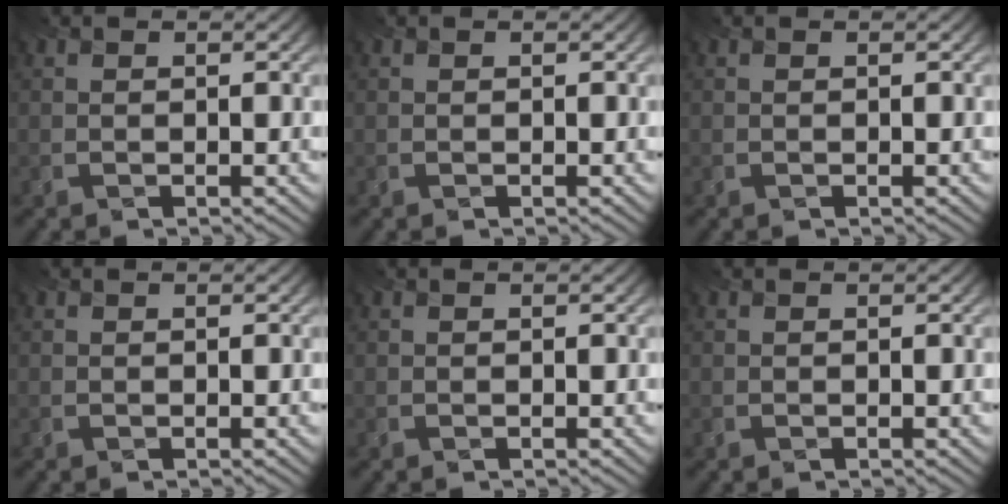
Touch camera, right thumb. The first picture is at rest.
{"total": 0.0}
{"total": 0.0}
{"total": 0.0}
{"total": 0.0}
{"total": 0.0}